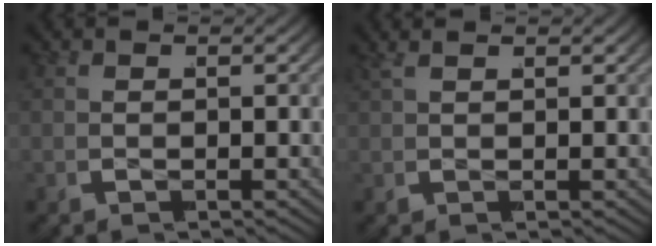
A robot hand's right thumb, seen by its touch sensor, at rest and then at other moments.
{"total": 1.0, "force": [0.8, -0.5, 0.1], "torque": [-0.001, 0.006, 0.015]}